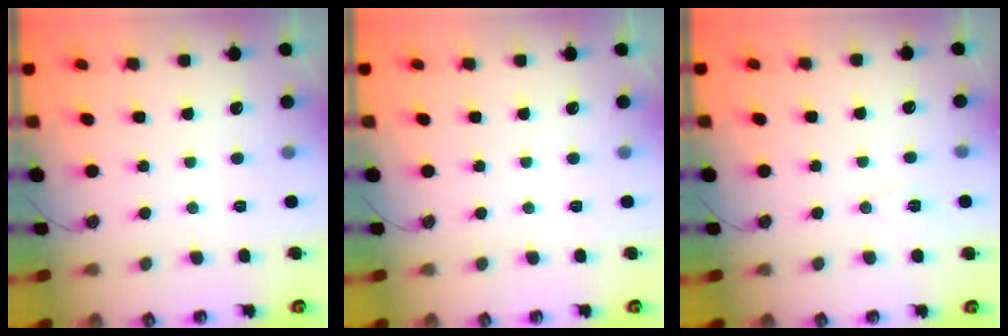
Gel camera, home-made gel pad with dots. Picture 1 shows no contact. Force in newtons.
{"total": 0.0}
{"total": 6.8, "press": 5.1, "slide": 4.5}